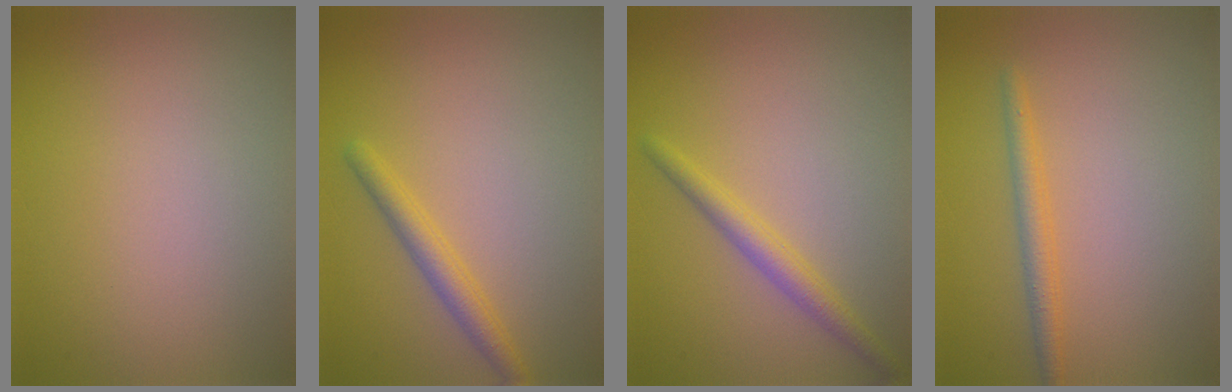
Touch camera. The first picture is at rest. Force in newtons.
{"total": 2.3, "press": 2.3, "slide": 0.1}
{"total": 2.3, "press": 2.3, "slide": 0.0}
{"total": 1.9, "press": 1.9, "slide": 0.2}